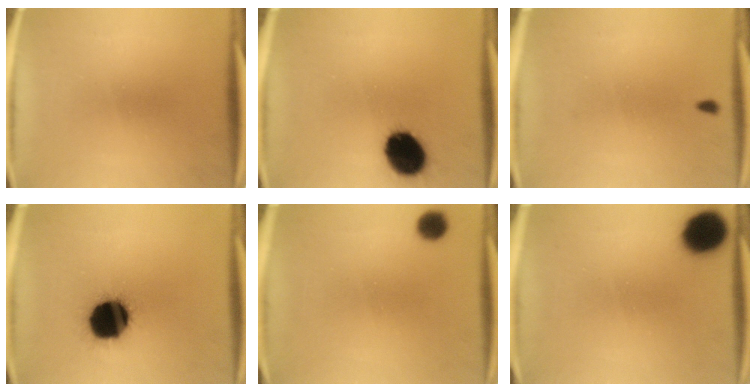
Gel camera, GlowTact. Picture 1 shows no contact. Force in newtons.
{"total": 14.0}
{"total": 0.8}
{"total": 19.5}
{"total": 5.0}
{"total": 12.0}